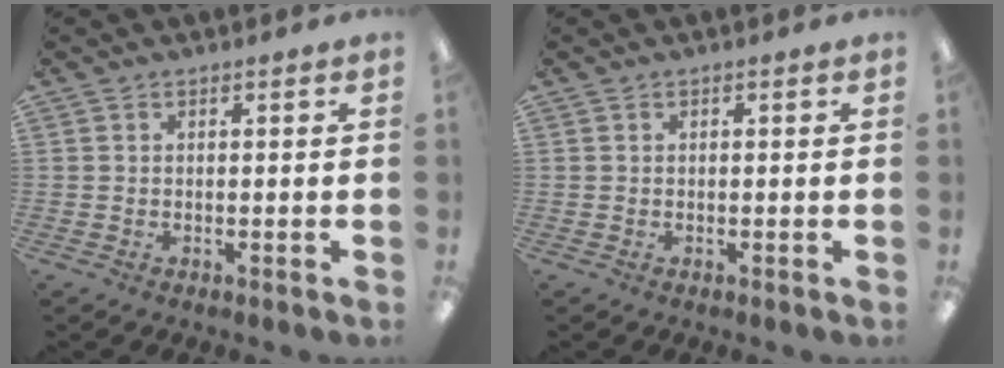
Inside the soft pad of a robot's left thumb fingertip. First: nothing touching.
{"total": 0.0}